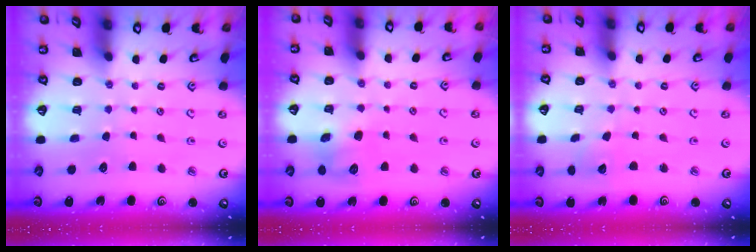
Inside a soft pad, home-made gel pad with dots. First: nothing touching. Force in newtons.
{"total": 7.8, "press": 7.8, "slide": 0.5}
{"total": 3.8, "press": 3.8, "slide": 0.4}